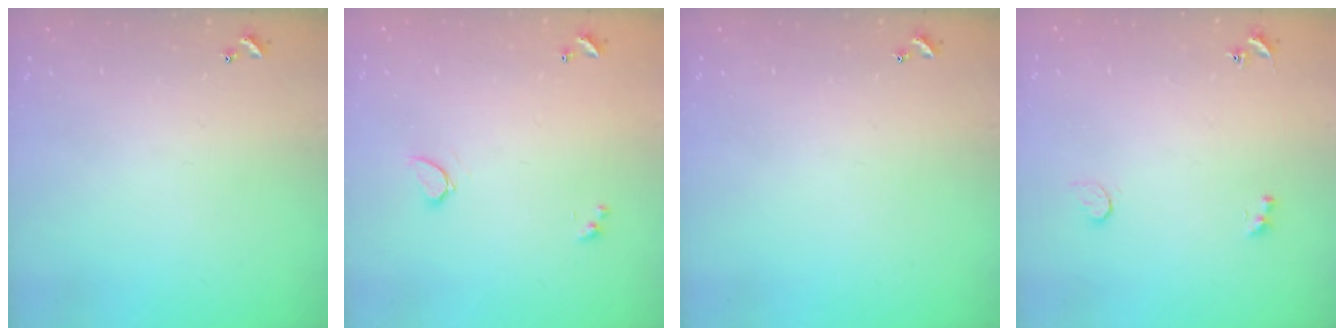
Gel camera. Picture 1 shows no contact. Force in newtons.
{"total": 1.0, "press": 0.9, "slide": 0.4}
{"total": 0.0}
{"total": 3.3, "press": 3.0, "slide": 1.3}